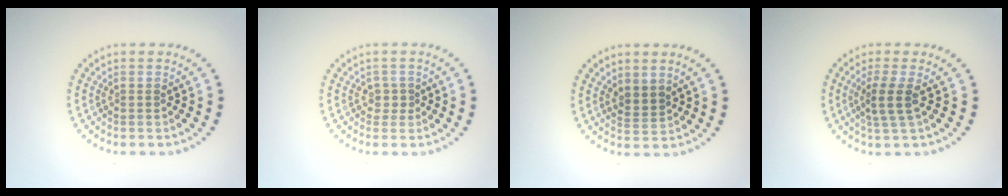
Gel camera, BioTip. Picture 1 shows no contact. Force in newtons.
{"total": 1.3, "press": 1.0, "slide": 0.8}
{"total": 1.9, "press": 1.4, "slide": 1.2}
{"total": 2.4, "press": 2.0, "slide": 1.4}